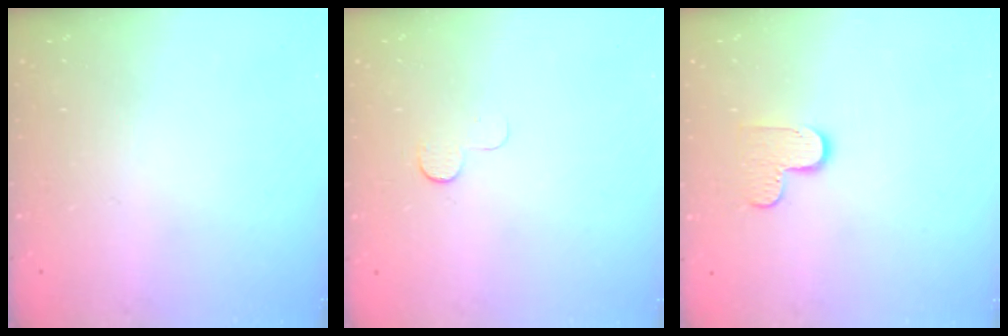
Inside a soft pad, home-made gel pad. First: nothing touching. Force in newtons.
{"total": 3.9, "press": 3.9, "slide": 0.4}
{"total": 6.3, "press": 6.3, "slide": 0.4}